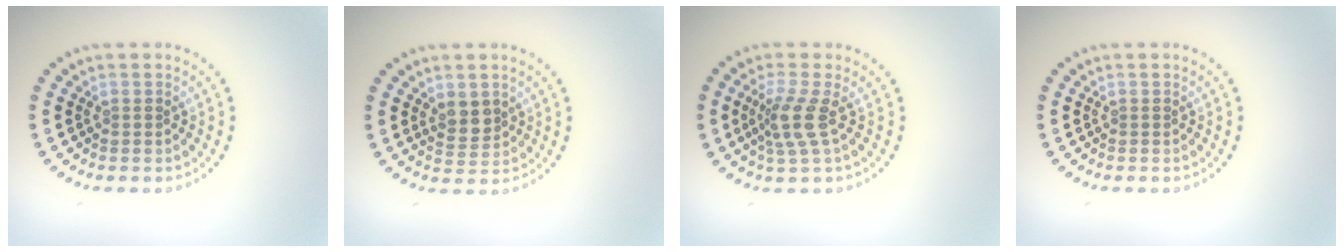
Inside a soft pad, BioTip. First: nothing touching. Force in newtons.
{"total": 2.2, "press": 2.0, "slide": 1.0}
{"total": 2.8, "press": 2.1, "slide": 1.9}
{"total": 0.0}